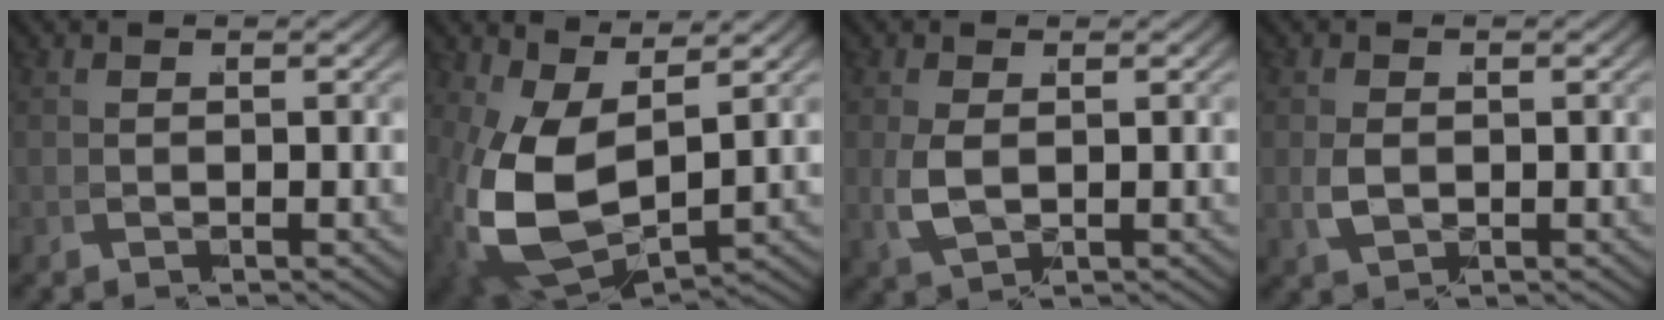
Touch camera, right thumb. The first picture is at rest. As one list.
[{"total": 10.2, "force": [-0.2, 6.2, 8.1], "torque": [-0.221, -0.062, 0.034]}, {"total": 3.0, "force": [0.3, 1.8, 2.3], "torque": [-0.071, -0.010, 0.022]}, {"total": 2.3, "force": [0.1, 1.7, 1.6], "torque": [-0.047, -0.010, 0.016]}]